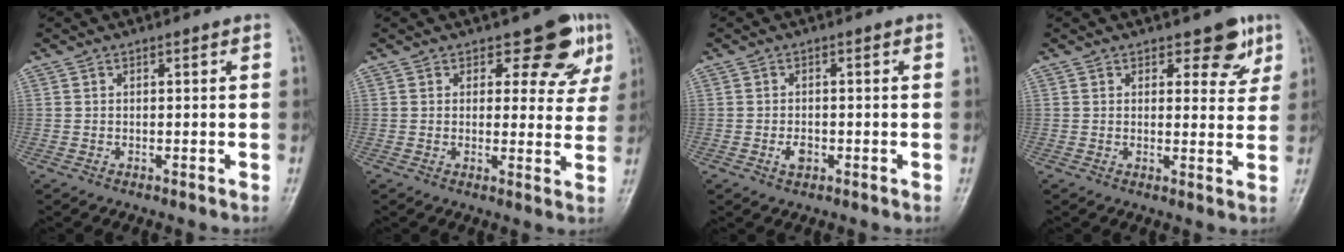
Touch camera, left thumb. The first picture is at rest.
{"total": 7.4, "force": [4.6, 4.5, 3.8], "torque": [-0.007, -0.023, 0.051]}
{"total": 2.3, "force": [-0.8, 1.5, 1.5], "torque": [-0.023, 0.001, -0.014]}
{"total": 5.4, "force": [3.3, 3.0, 3.0], "torque": [-0.004, -0.017, 0.040]}